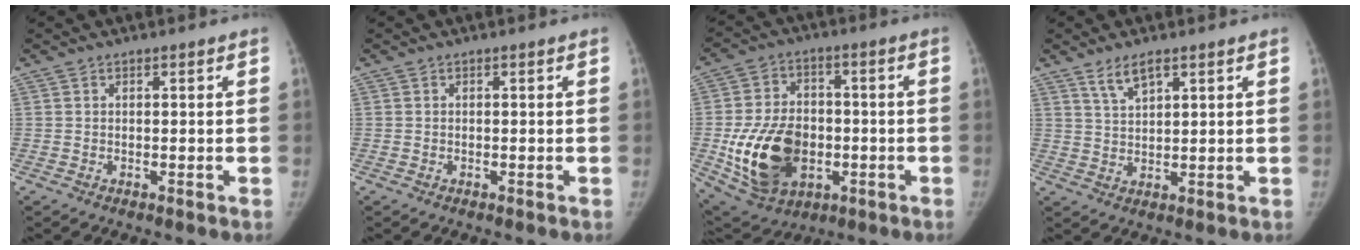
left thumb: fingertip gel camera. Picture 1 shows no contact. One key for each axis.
{"total": 0.0}
{"total": 18.2, "fx": -3.5, "fy": 12.9, "fz": 12.4, "tx": -0.194, "ty": 0.006, "tz": -0.042}
{"total": 4.3, "fx": 3.0, "fy": 1.4, "fz": 2.8, "tx": -0.049, "ty": -0.014, "tz": 0.062}